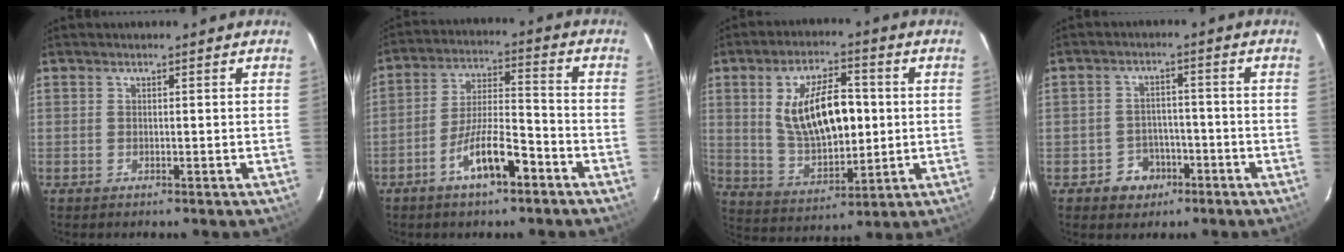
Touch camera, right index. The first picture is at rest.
{"total": 10.0, "force": [-5.9, 2.4, 7.8], "torque": [-0.149, 0.006, -0.101]}
{"total": 14.8, "force": [2.0, 6.8, 13.0], "torque": [-0.239, 0.004, 0.051]}
{"total": 5.7, "force": [-3.1, 4.7, 1.0], "torque": [-0.034, 0.019, -0.035]}